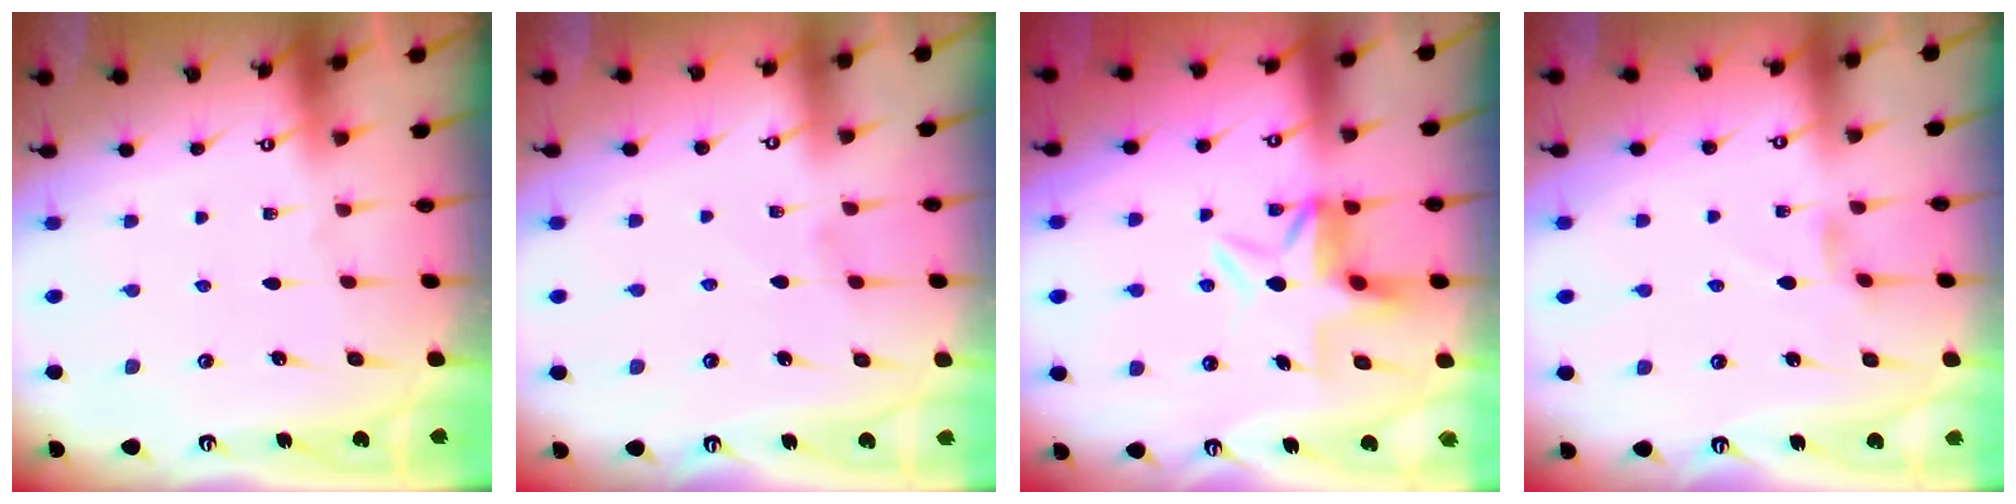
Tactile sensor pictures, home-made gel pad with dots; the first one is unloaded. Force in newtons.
{"total": 0.0}
{"total": 5.5, "press": 5.2, "slide": 1.8}
{"total": 2.4, "press": 2.3, "slide": 0.4}